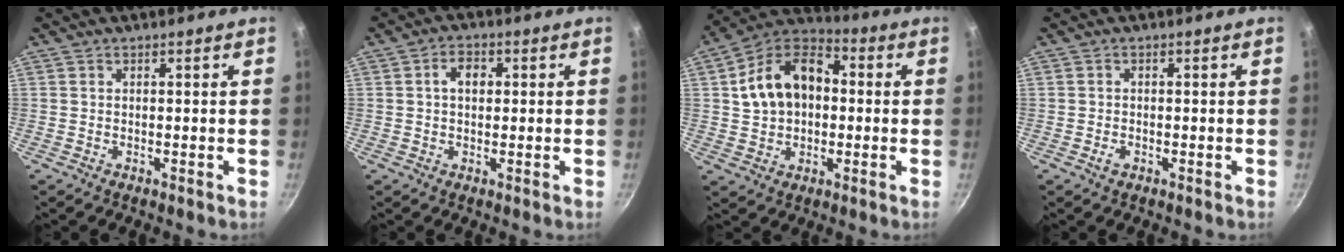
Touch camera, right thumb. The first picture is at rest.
{"total": 4.2, "force": [0.7, 2.9, 2.9], "torque": [-0.033, 0.009, 0.007]}
{"total": 15.7, "force": [1.6, 11.0, 11.0], "torque": [-0.170, 0.035, 0.014]}
{"total": 1.4, "force": [-0.7, 0.9, 0.8], "torque": [-0.014, 0.003, -0.013]}